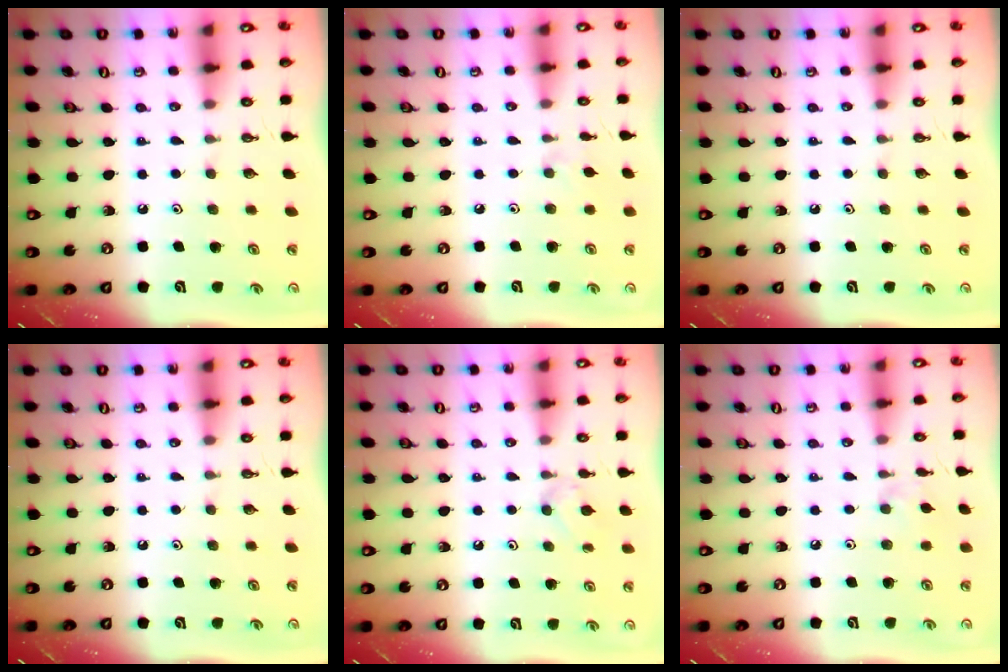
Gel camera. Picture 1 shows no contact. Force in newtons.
{"total": 1.9, "press": 1.9, "slide": 0.4}
{"total": 0.0}
{"total": 0.0}
{"total": 5.7, "press": 5.6, "slide": 0.9}
{"total": 2.8, "press": 2.7, "slide": 0.5}